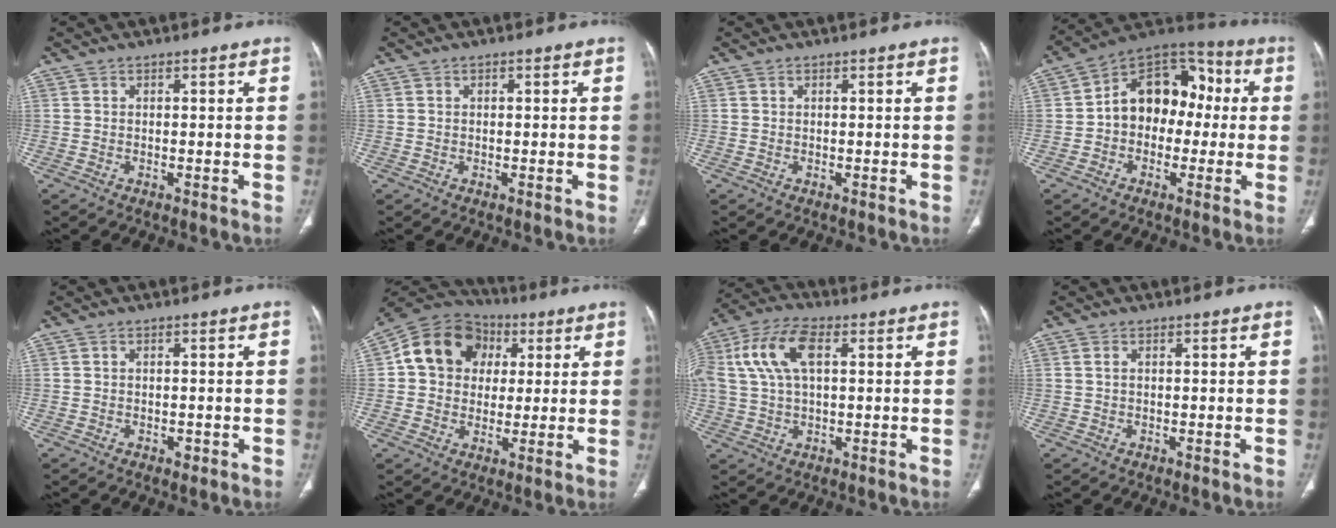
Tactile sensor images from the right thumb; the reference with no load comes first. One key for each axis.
{"total": 0.6, "fx": 0.3, "fy": 0.4, "fz": 0.4, "tx": -0.005, "ty": 0.002, "tz": 0.005}
{"total": 0.0}
{"total": 15.3, "fx": 0.2, "fy": 11.2, "fz": 10.4, "tx": -0.109, "ty": 0.048, "tz": -0.012}
{"total": 1.1, "fx": -0.4, "fy": 0.8, "fz": 0.6, "tx": -0.008, "ty": 0.000, "tz": -0.004}
{"total": 13.9, "fx": 3.0, "fy": 11.7, "fz": 6.8, "tx": -0.098, "ty": 0.013, "tz": 0.042}
{"total": 12.3, "fx": 3.3, "fy": 6.4, "fz": 9.9, "tx": -0.218, "ty": 0.025, "tz": 0.062}
{"total": 1.0, "fx": 0.3, "fy": 0.6, "fz": 0.7, "tx": -0.020, "ty": 0.006, "tz": 0.010}